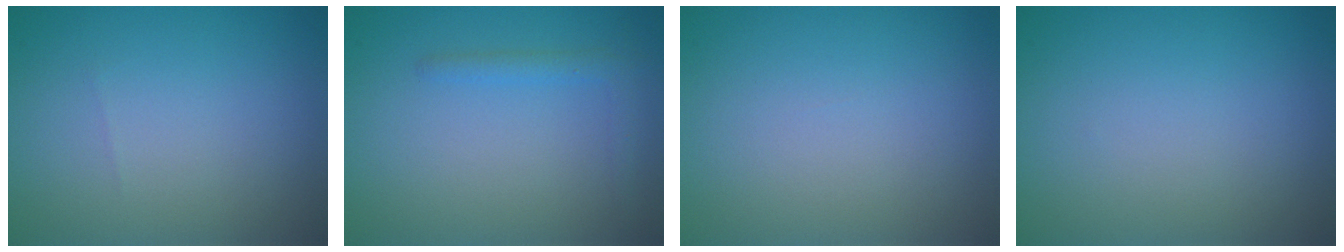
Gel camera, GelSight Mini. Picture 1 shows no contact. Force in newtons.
{"total": 1.4, "press": 1.4, "slide": 0.1}
{"total": 0.0}
{"total": 0.0}